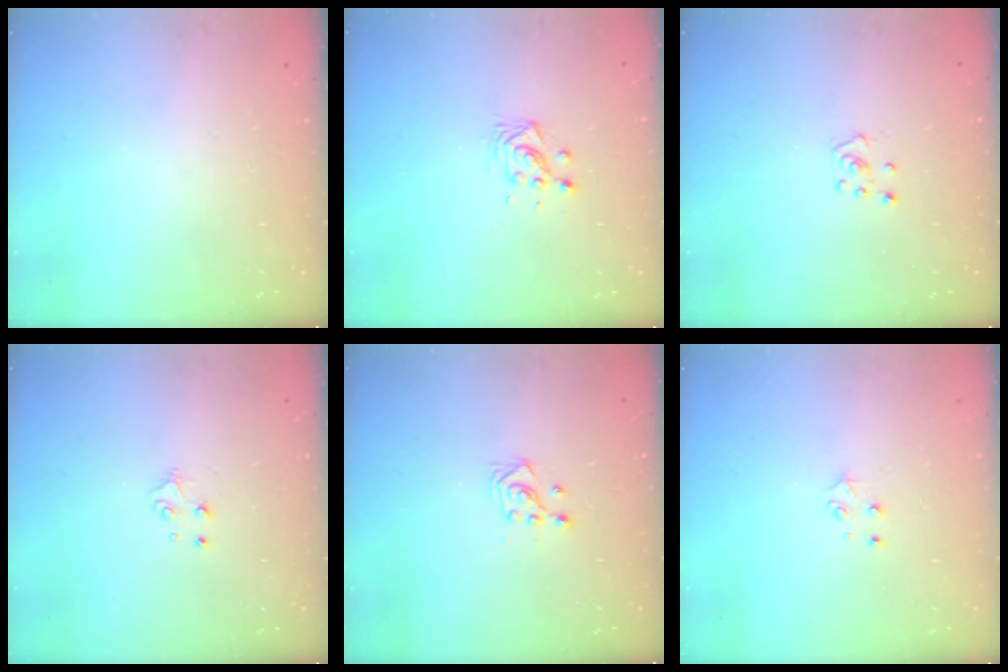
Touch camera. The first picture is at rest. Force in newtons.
{"total": 4.1, "press": 4.1, "slide": 0.2}
{"total": 4.0, "press": 4.0, "slide": 0.4}
{"total": 4.8, "press": 4.8, "slide": 0.5}
{"total": 3.0, "press": 2.8, "slide": 1.0}
{"total": 3.7, "press": 3.7, "slide": 0.4}